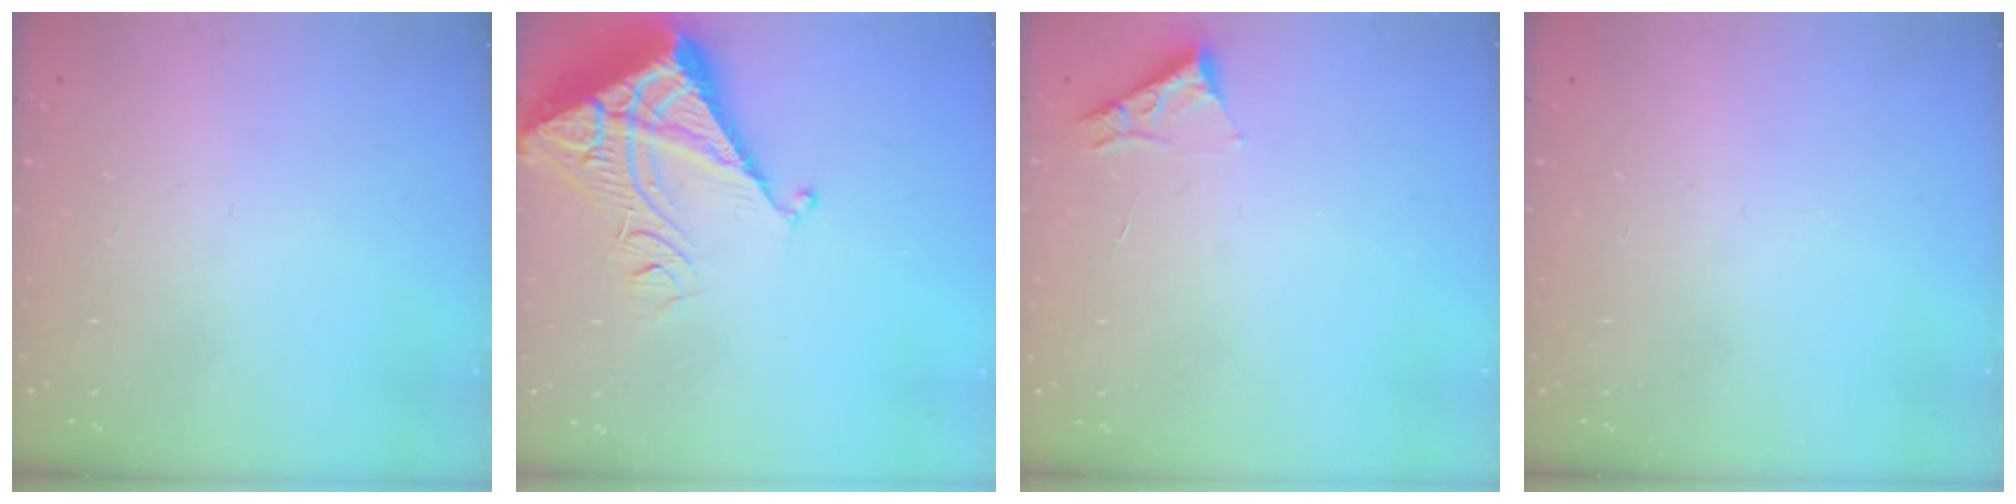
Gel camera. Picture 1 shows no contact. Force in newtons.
{"total": 7.4, "press": 7.3, "slide": 0.8}
{"total": 3.3, "press": 3.3, "slide": 0.5}
{"total": 0.0}